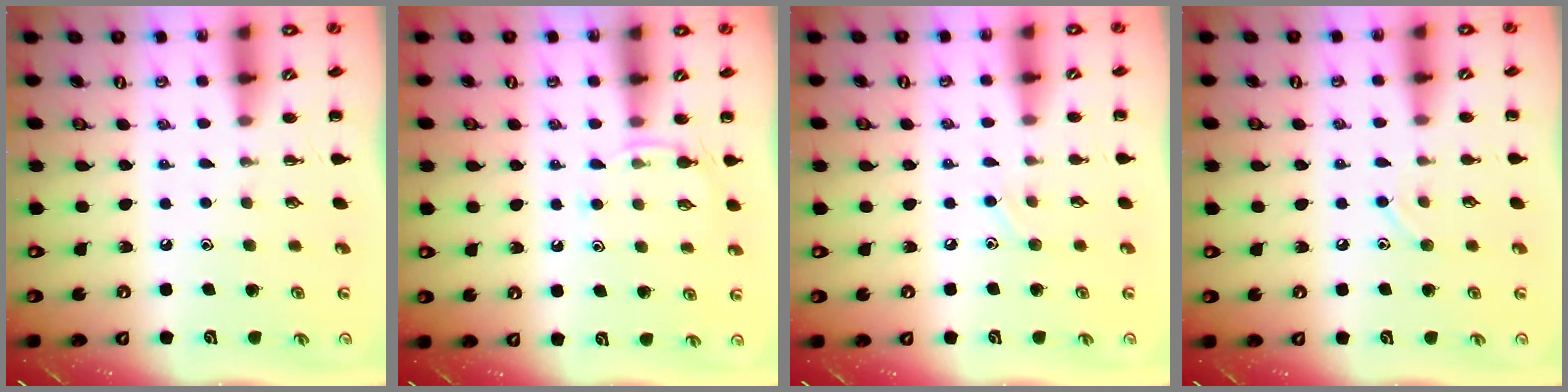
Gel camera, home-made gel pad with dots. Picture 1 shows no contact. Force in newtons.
{"total": 5.9, "press": 5.7, "slide": 1.8}
{"total": 5.2, "press": 5.0, "slide": 1.6}
{"total": 8.1, "press": 7.7, "slide": 2.6}